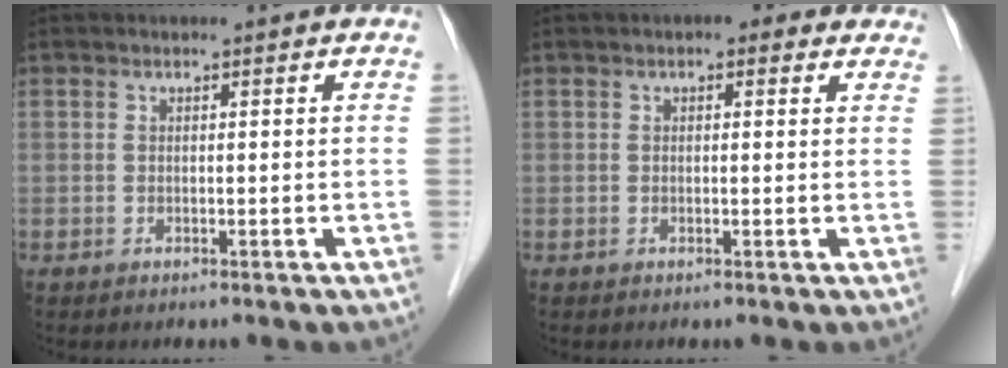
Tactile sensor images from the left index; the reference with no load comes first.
{"total": 3.1, "force": [1.9, 1.4, 2.0], "torque": [-0.021, 0.018, 0.018]}